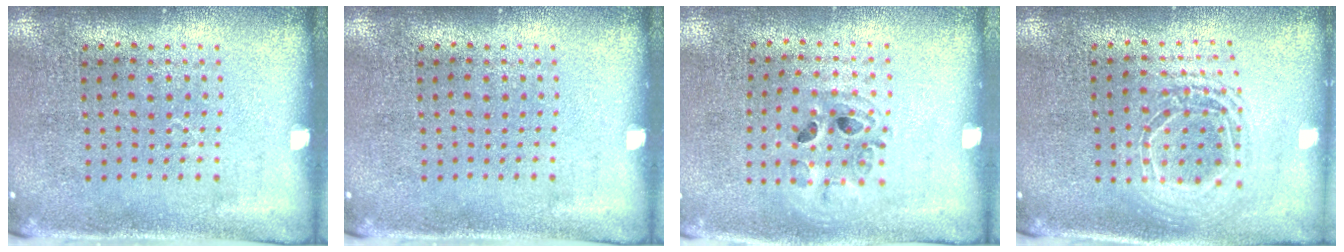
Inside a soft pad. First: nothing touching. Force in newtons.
{"total": 0.0}
{"total": 0.9, "press": 0.9, "slide": 0.2}
{"total": 1.7, "press": 1.4, "slide": 0.9}